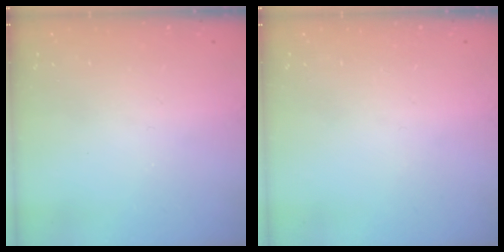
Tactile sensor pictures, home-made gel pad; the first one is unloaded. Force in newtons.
{"total": 0.0}